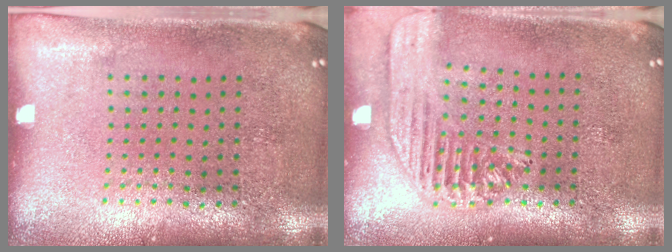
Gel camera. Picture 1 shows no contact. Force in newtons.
{"total": 1.6, "press": 1.4, "slide": 0.6}